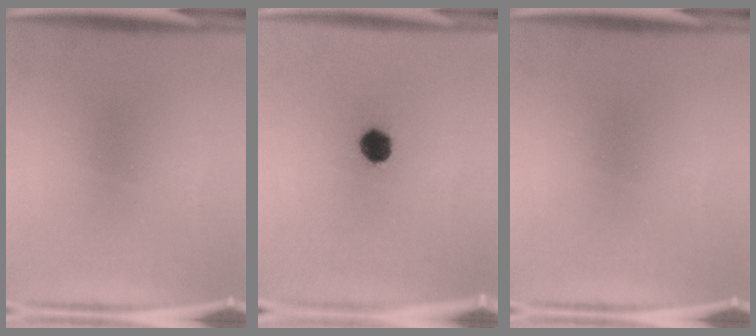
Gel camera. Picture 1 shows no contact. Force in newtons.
{"total": 5.3}
{"total": 0.0}